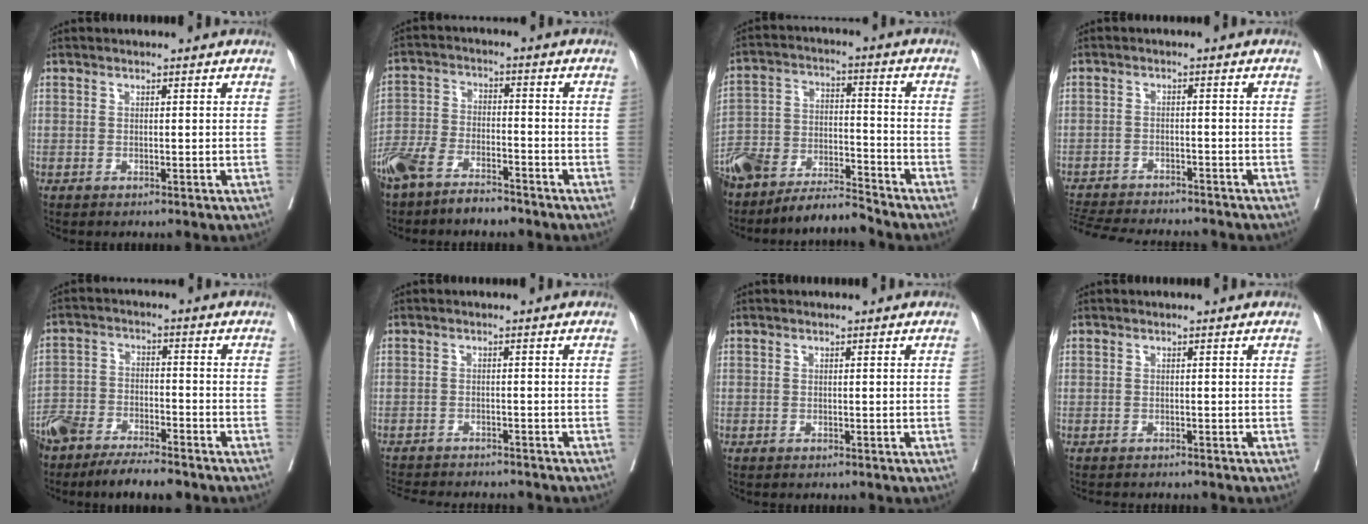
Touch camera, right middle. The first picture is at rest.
{"total": 9.2, "force": [-7.4, 3.2, 4.3], "torque": [-0.094, -0.002, -0.141]}
{"total": 12.0, "force": [-11.0, 2.2, 4.1], "torque": [-0.074, 0.017, -0.206]}
{"total": 12.6, "force": [-11.5, 2.8, 4.2], "torque": [-0.089, -0.008, -0.163]}
{"total": 12.4, "force": [-10.1, 3.2, 6.3], "torque": [-0.110, -0.009, -0.170]}
{"total": 10.8, "force": [-10.0, 2.3, 3.6], "torque": [-0.071, -0.008, -0.131]}
{"total": 0.0}
{"total": 2.5, "force": [-2.3, 0.8, 0.6], "torque": [-0.011, -0.006, -0.031]}